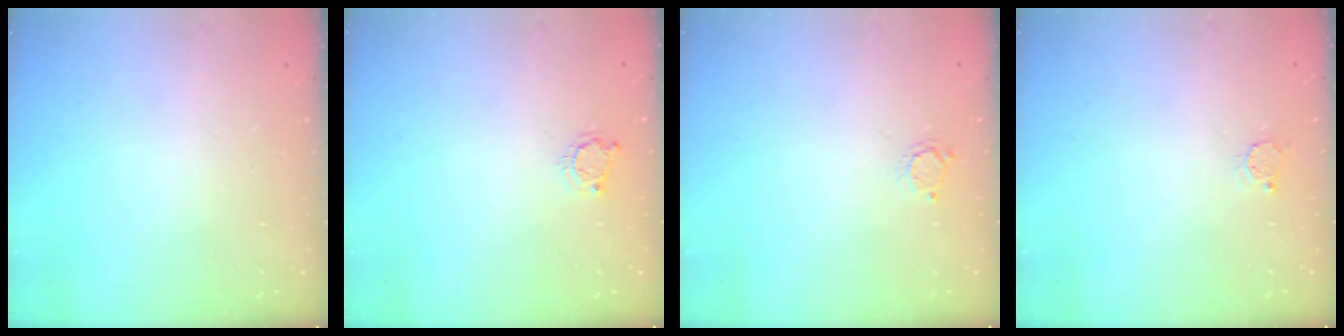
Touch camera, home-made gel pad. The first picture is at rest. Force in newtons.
{"total": 4.3, "press": 4.2, "slide": 0.4}
{"total": 2.6, "press": 2.6, "slide": 0.4}
{"total": 2.6, "press": 2.6, "slide": 0.3}